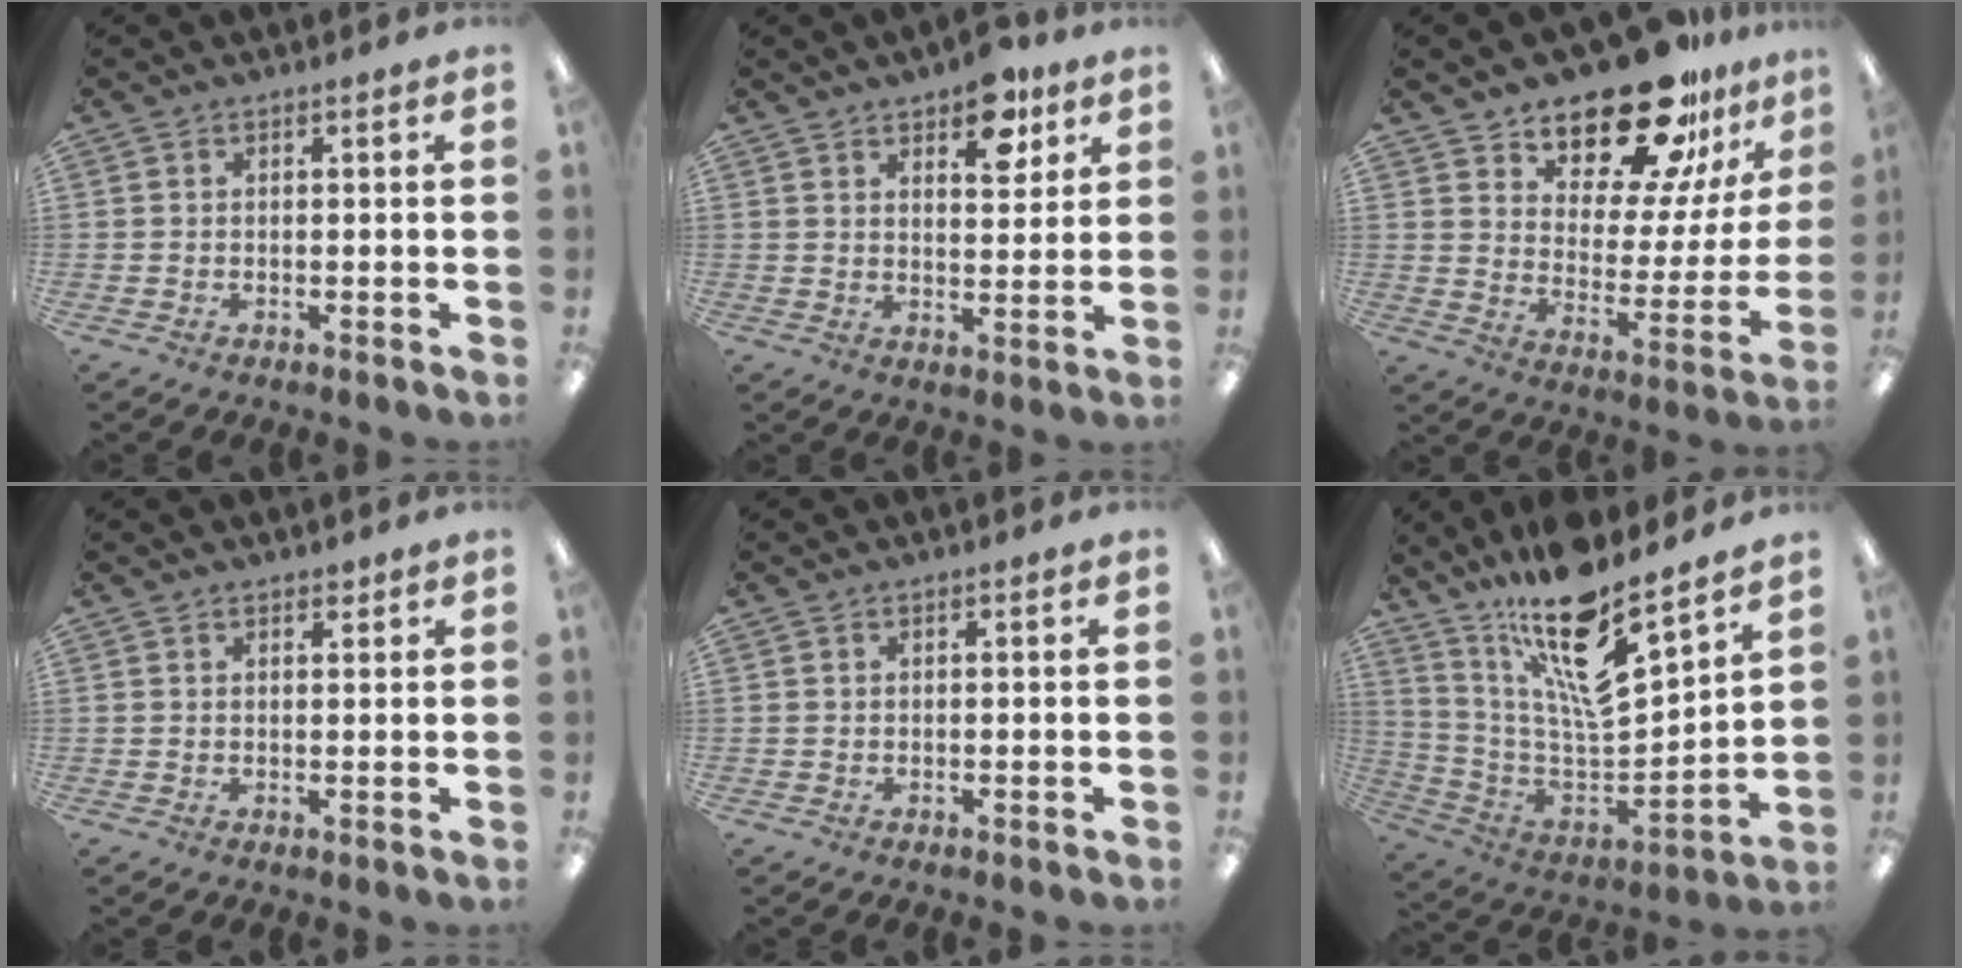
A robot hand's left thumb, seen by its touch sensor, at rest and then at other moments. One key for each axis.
{"total": 9.0, "fx": 6.1, "fy": 4.4, "fz": 5.0, "tx": -0.049, "ty": -0.029, "tz": 0.099}
{"total": 19.9, "fx": 17.0, "fy": 6.6, "fz": 8.0, "tx": -0.130, "ty": -0.129, "tz": 0.294}
{"total": 1.4, "fx": 1.2, "fy": 0.6, "fz": 0.5, "tx": -0.002, "ty": -0.004, "tz": 0.020}
{"total": 0.0}
{"total": 17.6, "fx": 13.3, "fy": 3.9, "fz": 10.7, "tx": -0.193, "ty": -0.110, "tz": 0.225}